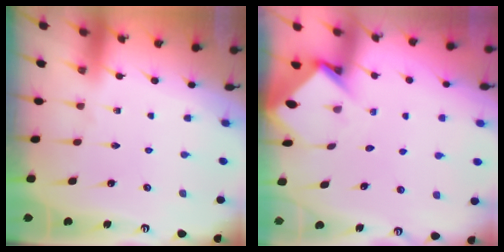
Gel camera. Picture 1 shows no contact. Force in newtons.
{"total": 3.7, "press": 3.7, "slide": 0.3}